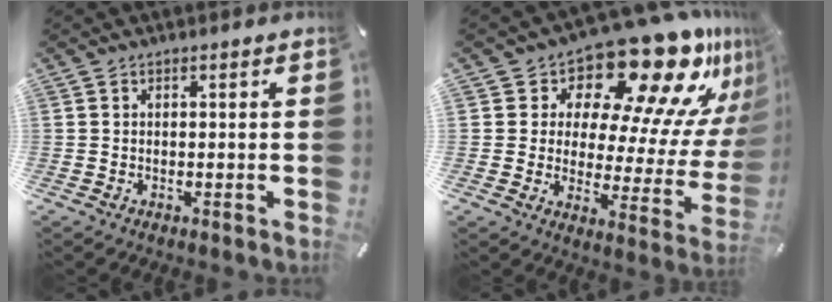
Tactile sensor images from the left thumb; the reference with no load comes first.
{"total": 21.5, "force": [15.7, 9.0, 11.7], "torque": [-0.153, -0.140, 0.256]}